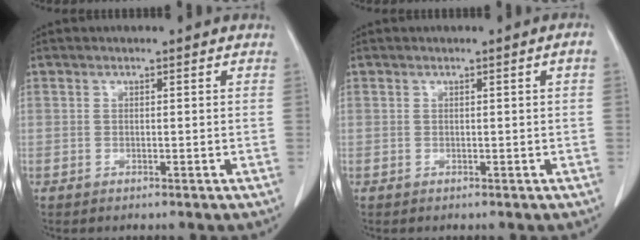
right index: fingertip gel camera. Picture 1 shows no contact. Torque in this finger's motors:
{"motor_torque": [0.16, -0.03, 0.09, 0.00]}